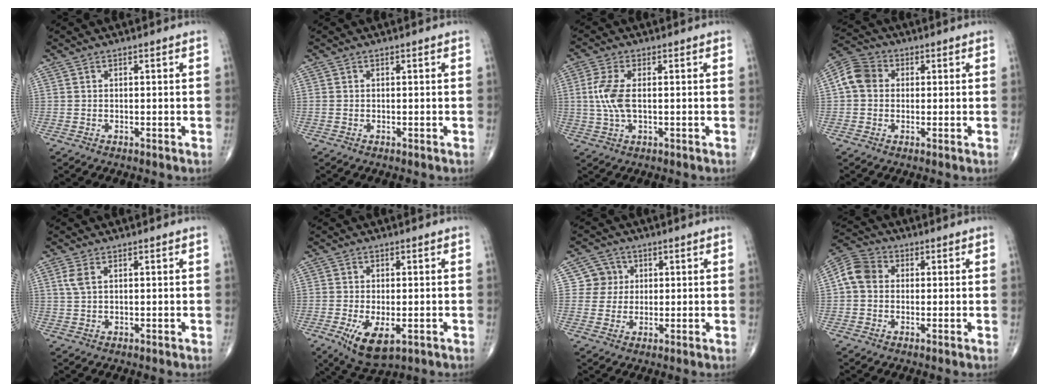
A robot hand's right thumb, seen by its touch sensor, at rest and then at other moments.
{"total": 0.0}
{"total": 6.4, "force": [0.3, 2.8, 5.7], "torque": [-0.142, 0.001, 0.005]}
{"total": 6.6, "force": [0.7, 5.6, 3.6], "torque": [-0.061, 0.018, 0.001]}
{"total": 2.4, "force": [0.9, 1.0, 1.9], "torque": [-0.051, 0.009, 0.026]}
{"total": 7.8, "force": [-2.7, 3.6, 6.4], "torque": [-0.110, -0.016, -0.038]}
{"total": 4.6, "force": [1.1, 4.5, 0.3], "torque": [0.028, 0.003, 0.012]}
{"total": 6.5, "force": [0.4, 5.3, 3.6], "torque": [-0.063, 0.020, -0.004]}